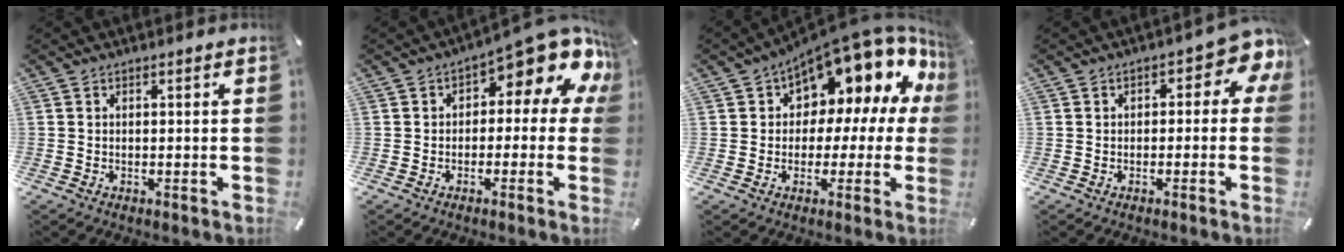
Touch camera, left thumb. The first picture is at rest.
{"total": 11.0, "force": [6.0, 3.9, 8.3], "torque": [-0.111, -0.055, 0.098]}
{"total": 14.3, "force": [8.6, 7.3, 8.8], "torque": [-0.123, -0.084, 0.142]}
{"total": 5.3, "force": [1.2, 3.5, 3.8], "torque": [-0.046, -0.006, 0.013]}